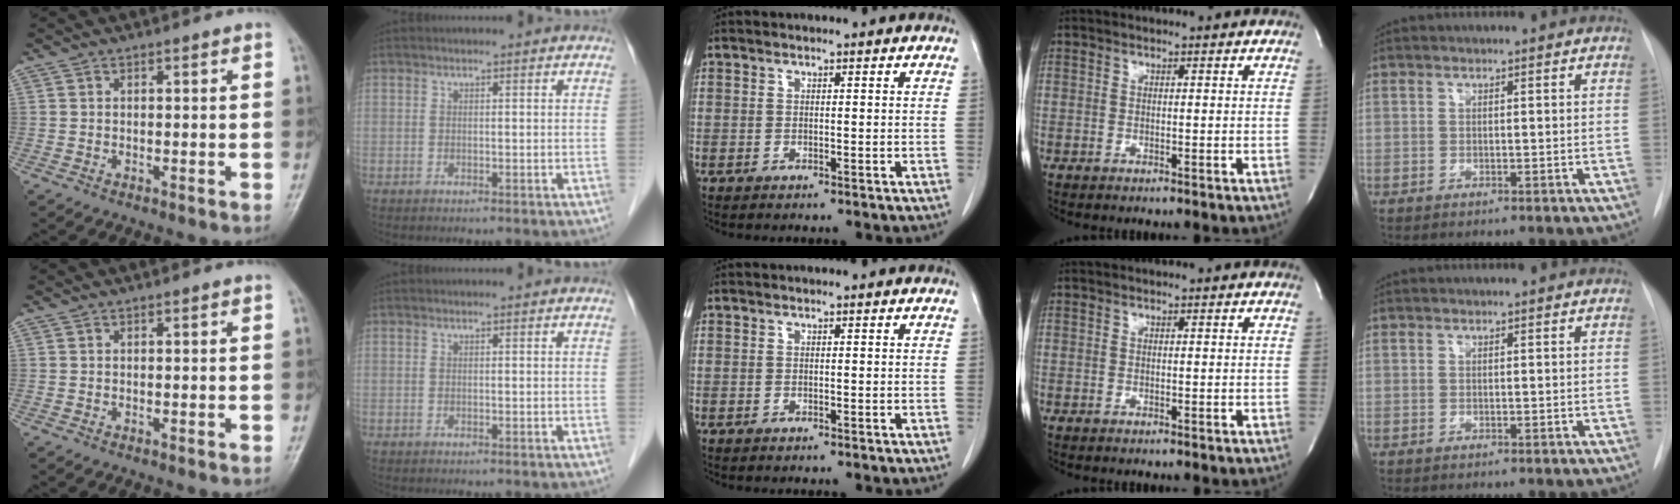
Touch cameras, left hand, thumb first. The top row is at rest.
{}